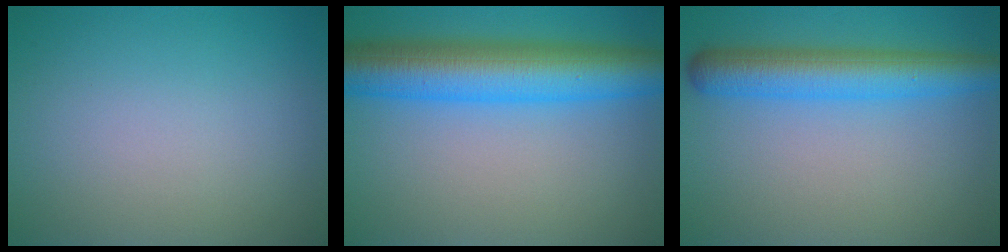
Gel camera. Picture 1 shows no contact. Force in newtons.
{"total": 9.4, "press": 9.4, "slide": 0.1}
{"total": 5.9, "press": 5.9, "slide": 0.2}